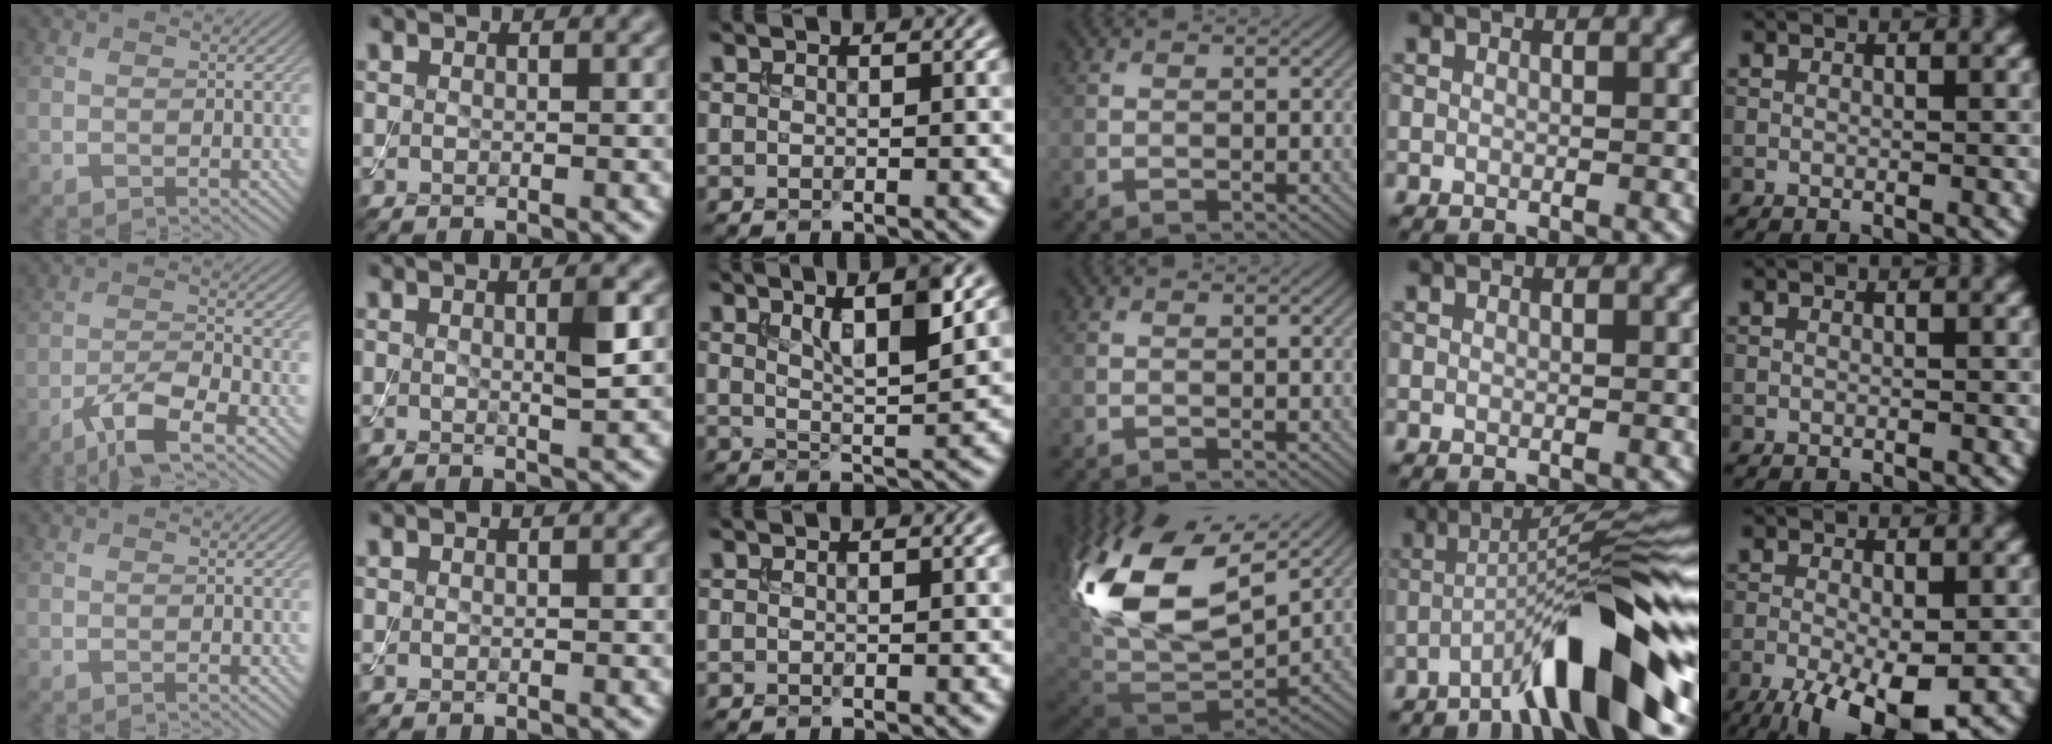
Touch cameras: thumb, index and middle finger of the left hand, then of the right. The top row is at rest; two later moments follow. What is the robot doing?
{"motion": "assemble", "object": "toy tower of hanoi"}